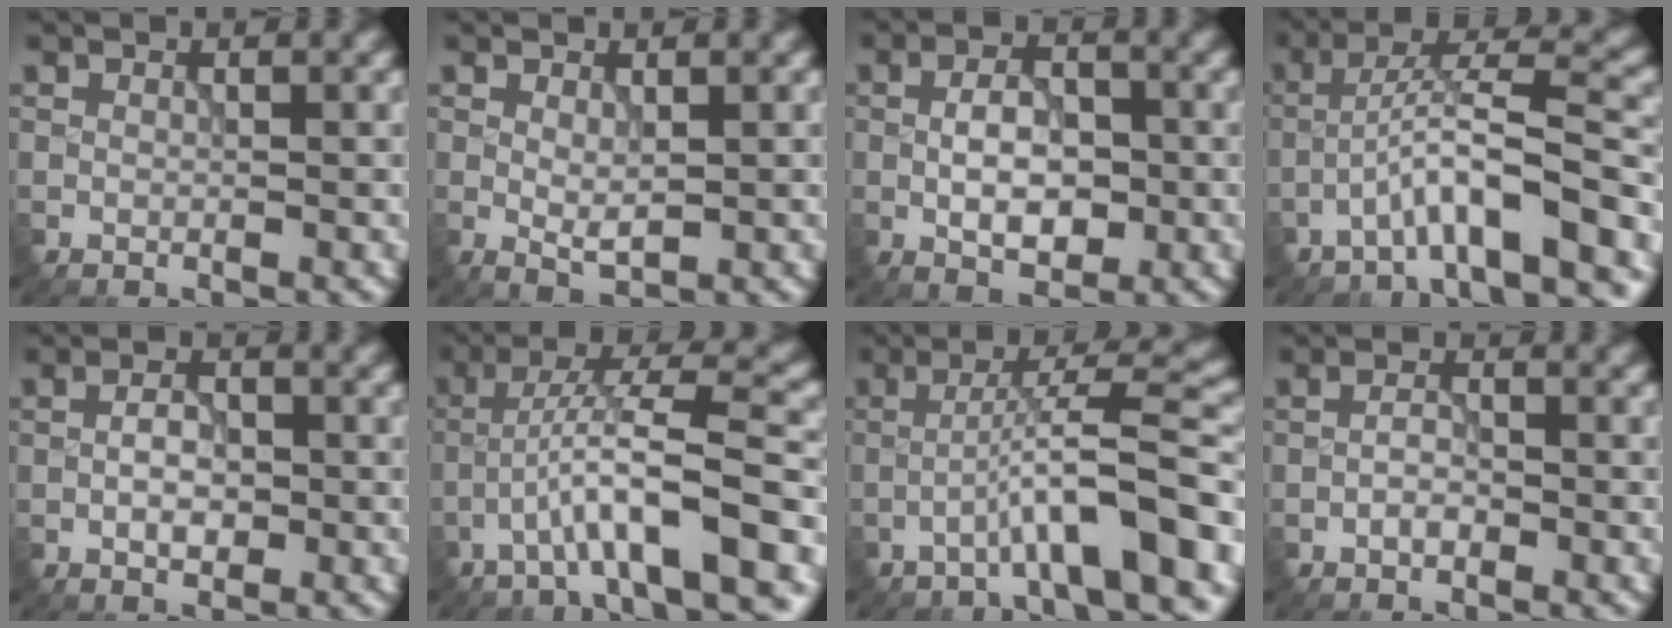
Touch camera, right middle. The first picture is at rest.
{"total": 1.7, "force": [0.3, 0.7, 1.5], "torque": [-0.029, -0.005, 0.009]}
{"total": 4.6, "force": [-0.8, 2.5, 3.8], "torque": [-0.064, 0.001, -0.016]}
{"total": 7.7, "force": [-4.1, 1.3, 6.4], "torque": [-0.102, 0.023, -0.072]}
{"total": 2.8, "force": [-0.6, 1.6, 2.2], "torque": [-0.037, 0.002, -0.012]}
{"total": 8.7, "force": [-3.8, 1.5, 7.7], "torque": [-0.125, 0.023, -0.065]}
{"total": 7.9, "force": [-3.2, 1.1, 7.1], "torque": [-0.102, 0.026, -0.055]}
{"total": 1.6, "force": [-0.7, 0.8, 1.2], "torque": [-0.023, 0.001, -0.017]}